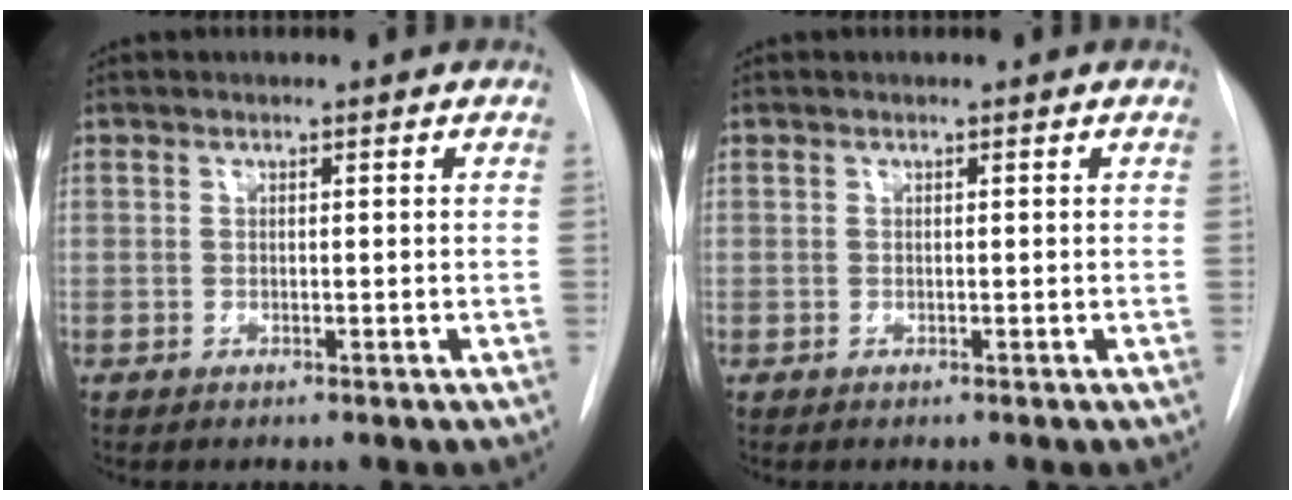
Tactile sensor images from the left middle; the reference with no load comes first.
{"total": 0.0}